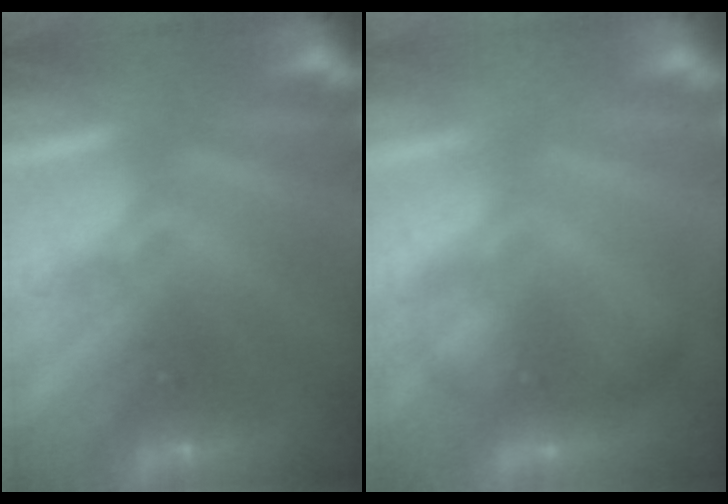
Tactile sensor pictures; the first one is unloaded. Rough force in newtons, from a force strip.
{"total": 2.1}